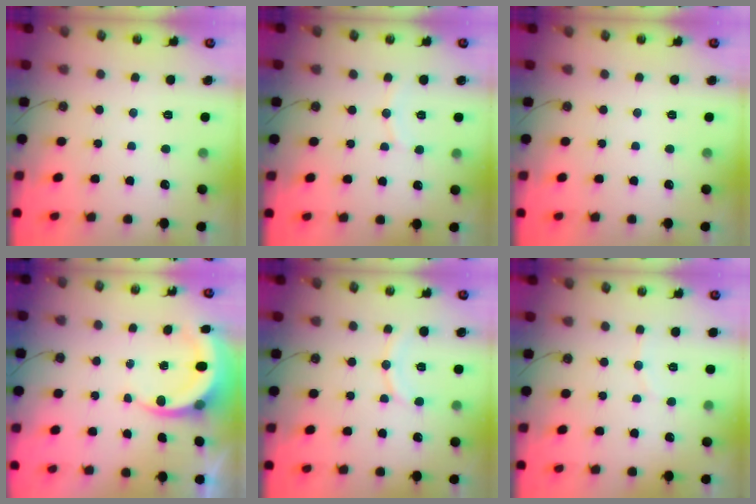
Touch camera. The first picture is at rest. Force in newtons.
{"total": 7.1, "press": 7.1, "slide": 0.5}
{"total": 0.0}
{"total": 5.3, "press": 5.3, "slide": 0.3}
{"total": 9.5, "press": 9.4, "slide": 0.9}
{"total": 4.8, "press": 4.7, "slide": 0.8}